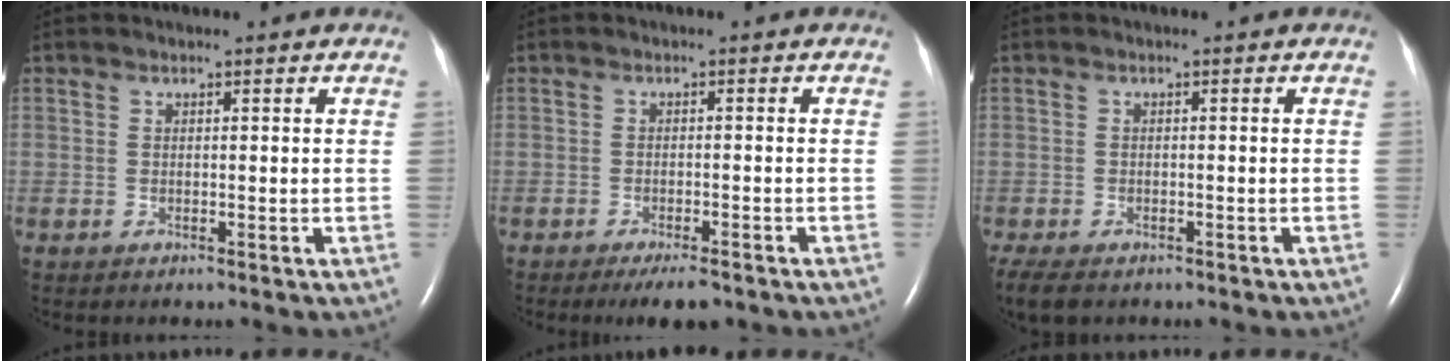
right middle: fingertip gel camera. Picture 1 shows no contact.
{"total": 4.3, "force": [-3.2, 1.0, 2.6], "torque": [-0.038, -0.005, -0.047]}
{"total": 7.3, "force": [-5.1, 3.6, 3.8], "torque": [-0.088, -0.016, -0.078]}